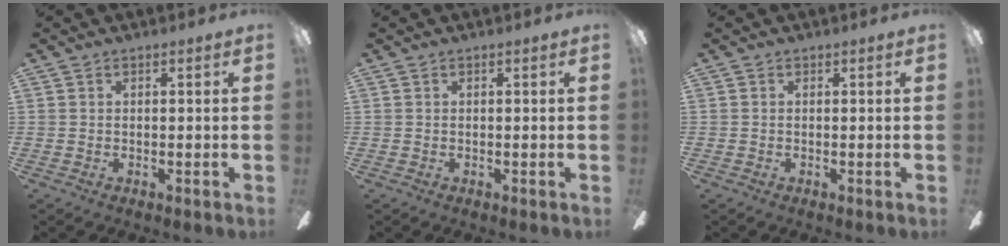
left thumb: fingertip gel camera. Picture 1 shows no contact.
{"total": 0.0}
{"total": 0.0}